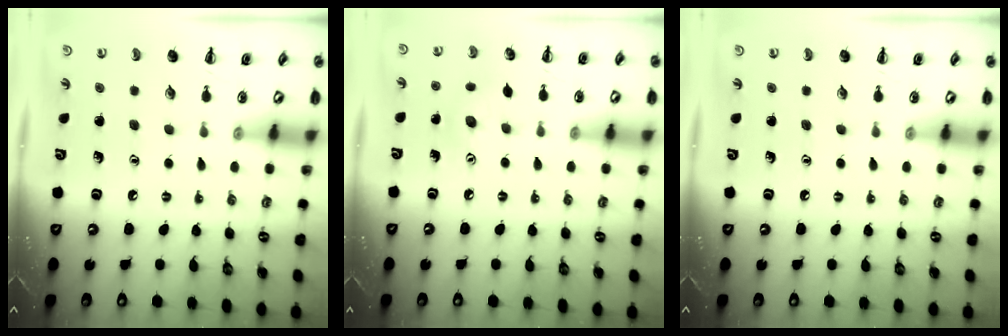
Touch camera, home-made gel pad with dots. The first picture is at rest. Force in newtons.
{"total": 6.2, "press": 6.0, "slide": 1.7}
{"total": 0.0}